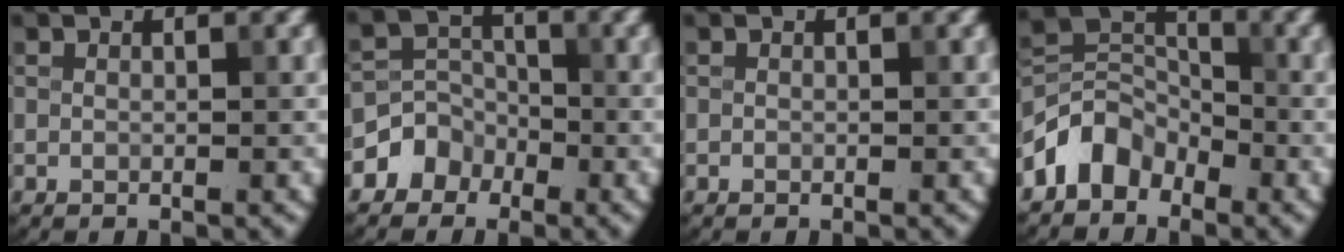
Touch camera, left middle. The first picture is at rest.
{"total": 3.3, "force": [-1.9, 2.7, 0.4], "torque": [0.018, 0.014, -0.048]}
{"total": 0.0}
{"total": 4.1, "force": [-2.8, 2.8, 1.2], "torque": [-0.018, 0.009, -0.063]}